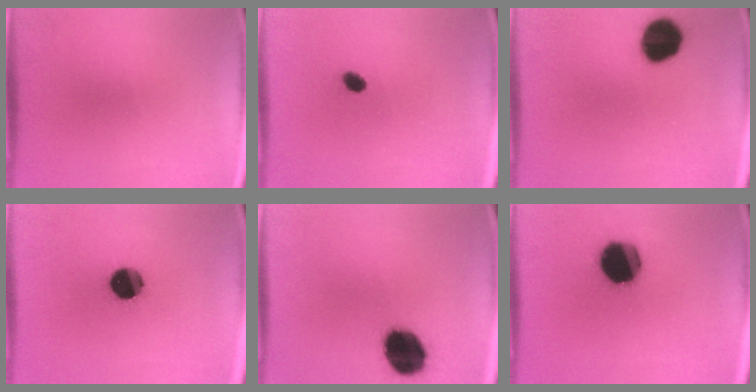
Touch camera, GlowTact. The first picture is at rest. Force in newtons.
{"total": 1.7}
{"total": 11.7}
{"total": 11.8}
{"total": 16.1}
{"total": 18.9}